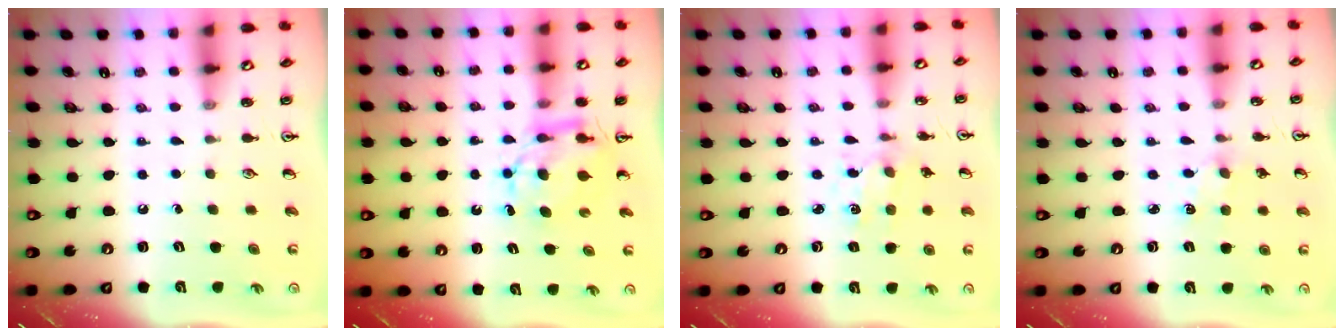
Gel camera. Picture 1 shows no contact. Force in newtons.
{"total": 6.4, "press": 6.4, "slide": 0.5}
{"total": 1.7, "press": 1.7, "slide": 0.3}
{"total": 3.0, "press": 3.0, "slide": 0.4}